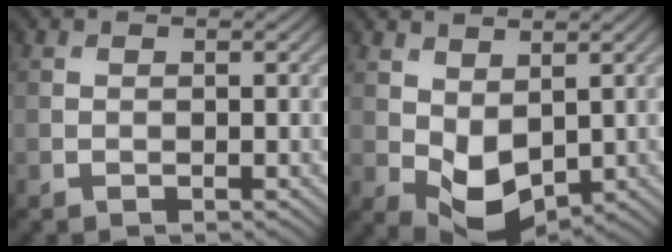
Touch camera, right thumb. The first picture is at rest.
{"total": 5.5, "force": [0.7, 3.4, 4.3], "torque": [-0.094, -0.009, 0.019]}